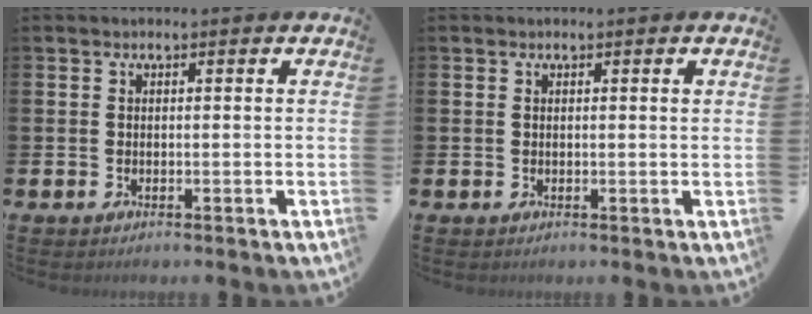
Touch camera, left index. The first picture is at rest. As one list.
[{"total": 0.5, "force": [0.2, 0.0, 0.5], "torque": [-0.008, 0.000, 0.004]}]